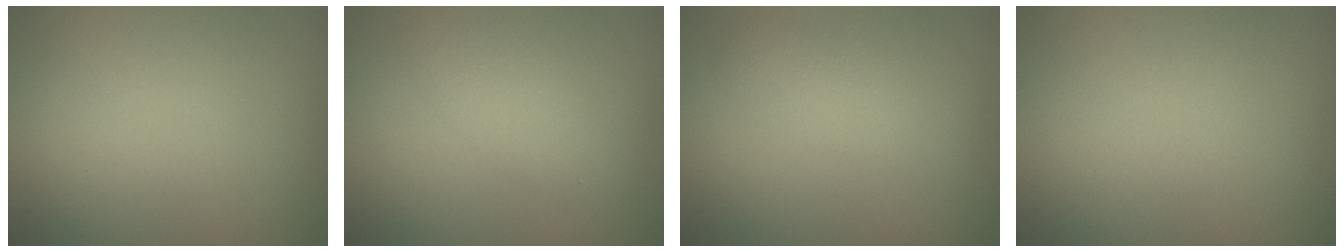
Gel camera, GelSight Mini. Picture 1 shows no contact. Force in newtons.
{"total": 2.9, "press": 2.9, "slide": 0.1}
{"total": 2.5, "press": 2.5, "slide": 0.1}
{"total": 0.0}